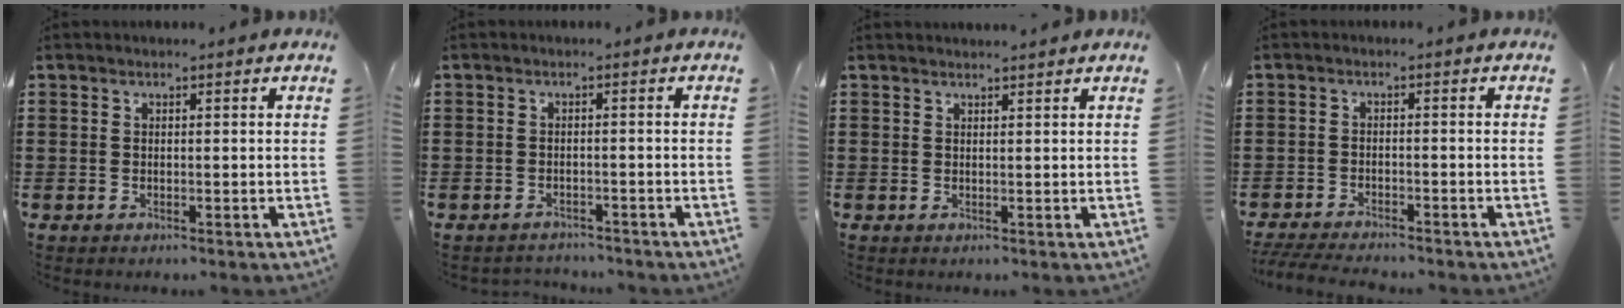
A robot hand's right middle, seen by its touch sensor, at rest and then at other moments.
{"total": 1.7, "force": [-1.7, 0.2, -0.2], "torque": [-0.004, -0.002, -0.038]}
{"total": 1.1, "force": [1.0, -0.1, 0.1], "torque": [-0.003, -0.002, 0.020]}
{"total": 3.4, "force": [-3.3, 0.3, 0.7], "torque": [-0.028, -0.008, -0.072]}